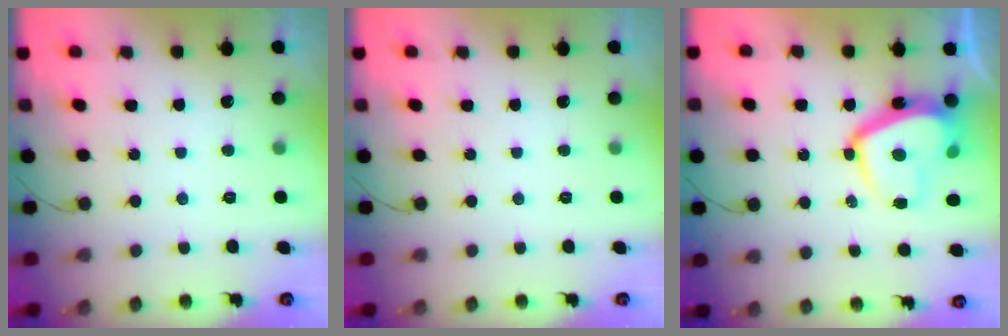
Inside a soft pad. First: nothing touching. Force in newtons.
{"total": 0.0}
{"total": 12.6, "press": 12.5, "slide": 1.1}